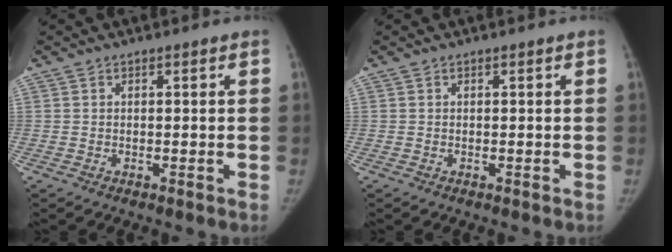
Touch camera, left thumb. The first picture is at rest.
{"total": 0.0}